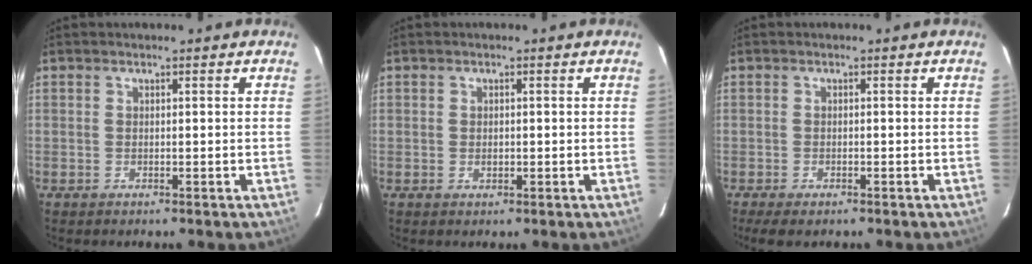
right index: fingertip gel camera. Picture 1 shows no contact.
{"total": 1.1, "force": [-0.1, 1.0, 0.5], "torque": [-0.007, 0.000, -0.002]}
{"total": 3.8, "force": [-2.8, 1.1, 2.3], "torque": [-0.054, -0.015, -0.047]}